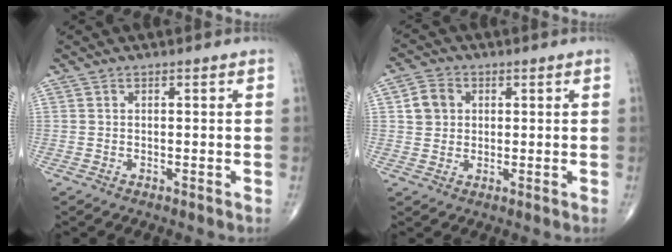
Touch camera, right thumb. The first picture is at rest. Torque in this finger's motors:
{"motor_torque": [-0.23, 0.25, 0.14, -0.08, 0.02]}